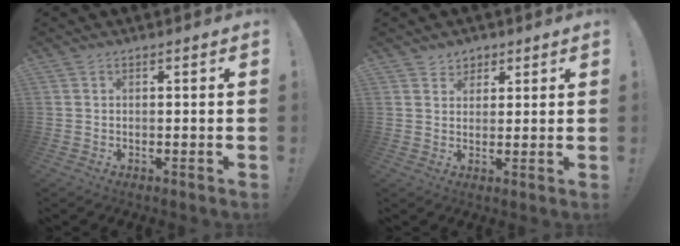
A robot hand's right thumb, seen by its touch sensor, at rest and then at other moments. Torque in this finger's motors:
{"motor_torque": [0.00, 0.01, -0.01, 0.02, 0.00]}